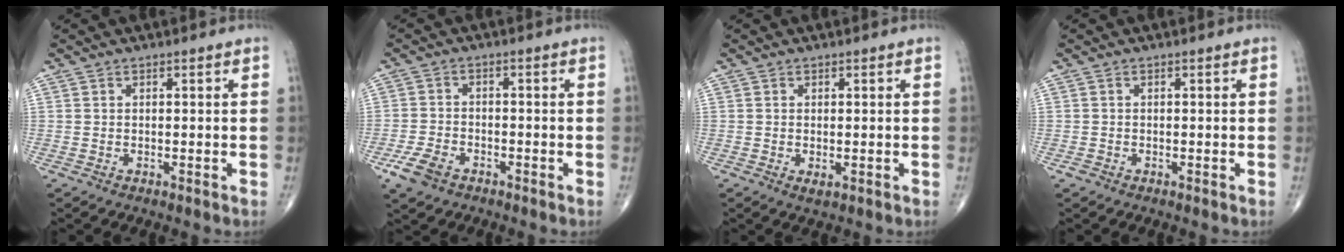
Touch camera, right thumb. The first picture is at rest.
{"total": 5.5, "force": [-3.2, 3.3, 2.9], "torque": [-0.063, 0.011, -0.059]}
{"total": 1.3, "force": [-0.2, 0.7, 1.1], "torque": [-0.019, -0.005, -0.001]}
{"total": 0.8, "force": [-0.5, 0.6, 0.2], "torque": [-0.005, 0.000, -0.011]}